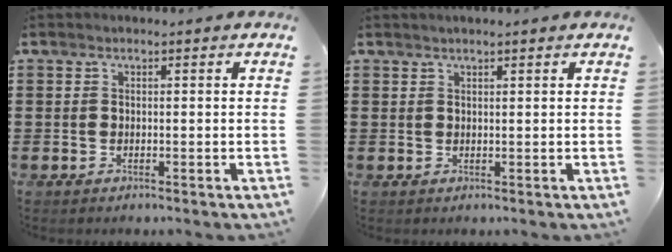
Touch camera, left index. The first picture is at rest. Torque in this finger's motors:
{"motor_torque": [1.97, -0.17, 0.08, 0.01]}